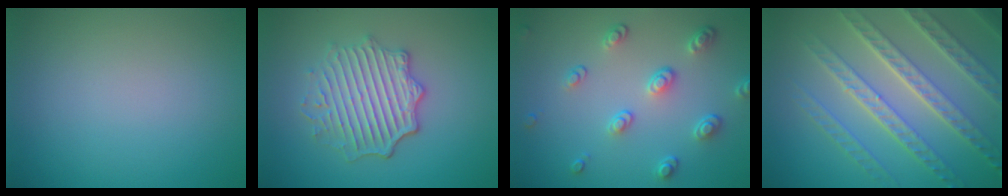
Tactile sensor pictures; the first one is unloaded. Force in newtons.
{"total": 4.9, "press": 4.1, "slide": 2.6}
{"total": 3.7, "press": 2.9, "slide": 2.2}
{"total": 7.6, "press": 5.6, "slide": 5.2}